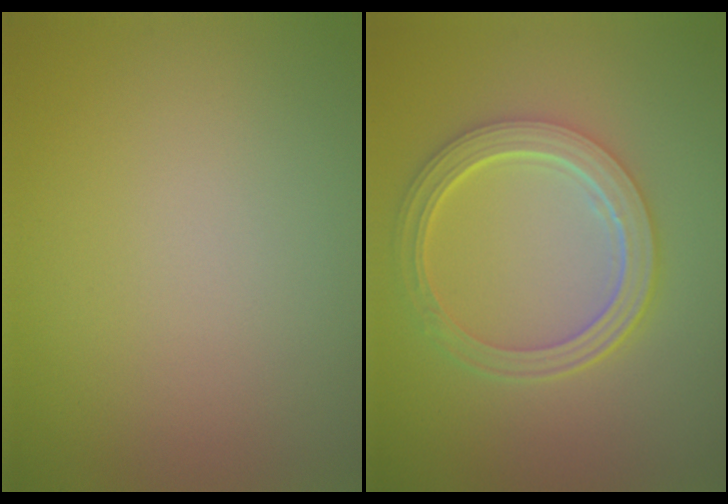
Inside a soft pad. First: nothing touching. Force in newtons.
{"total": 5.3, "press": 3.9, "slide": 3.6}